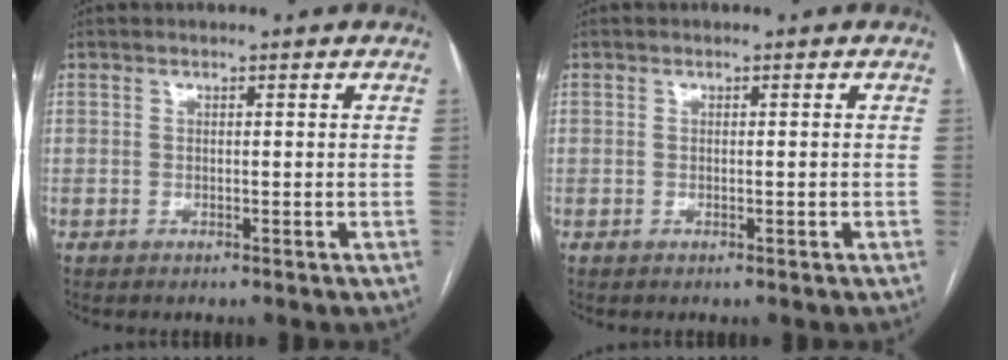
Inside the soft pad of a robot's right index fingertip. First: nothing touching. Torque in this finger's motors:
{"motor_torque": [-0.27, 0.69, 0.03, 0.04]}